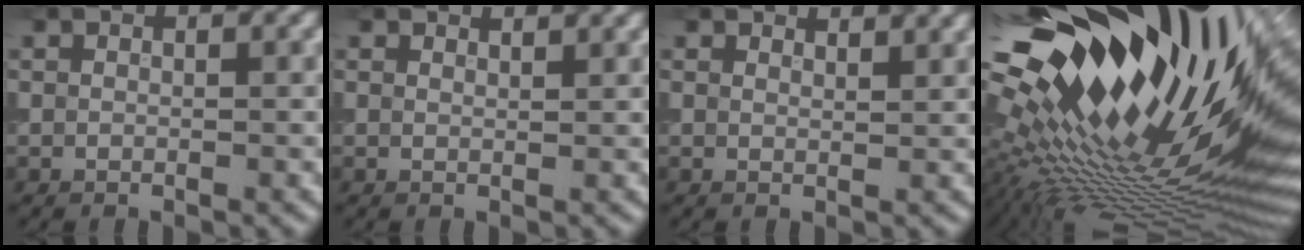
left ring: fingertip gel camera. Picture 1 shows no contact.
{"total": 2.1, "force": [2.0, 0.3, 0.5], "torque": [-0.011, 0.003, 0.019]}
{"total": 3.1, "force": [2.8, 0.7, 1.0], "torque": [-0.007, 0.008, 0.029]}
{"total": 20.9, "force": [6.7, 8.0, 18.1], "torque": [-0.313, -0.005, 0.124]}